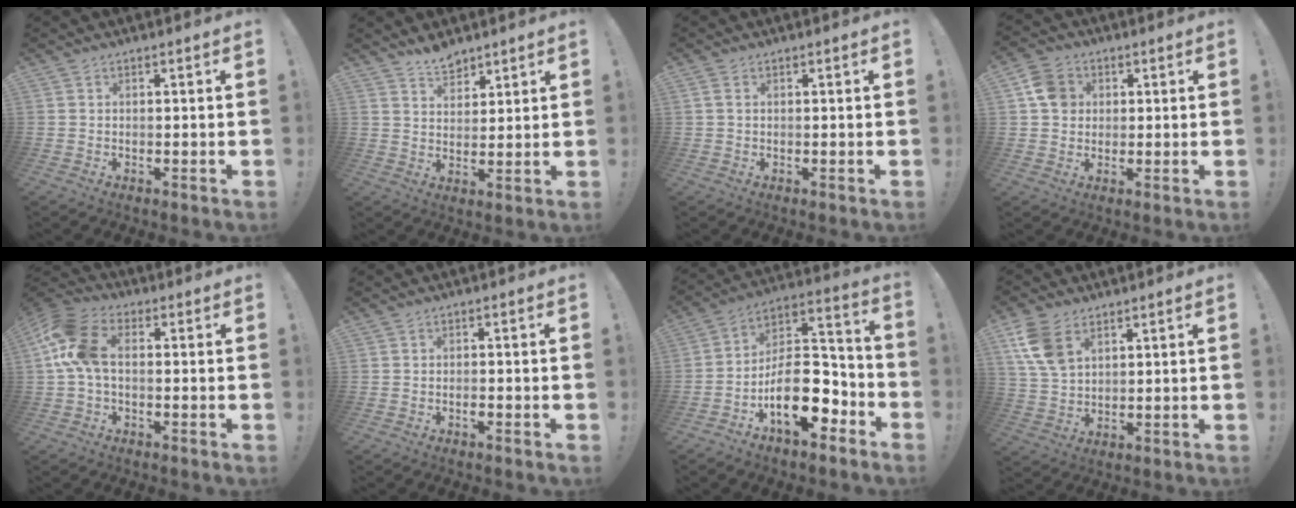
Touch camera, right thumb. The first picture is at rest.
{"total": 5.7, "force": [5.1, 2.4, 1.3], "torque": [-0.018, -0.034, 0.093]}
{"total": 1.4, "force": [0.5, 0.9, 1.0], "torque": [-0.027, 0.006, 0.011]}
{"total": 7.9, "force": [2.0, 6.9, 3.3], "torque": [-0.035, 0.001, 0.042]}
{"total": 11.7, "force": [1.1, 7.0, 9.3], "torque": [-0.201, 0.011, 0.026]}
{"total": 1.0, "force": [-0.7, 0.1, 0.7], "torque": [-0.011, -0.003, -0.012]}
{"total": 19.1, "force": [-7.0, 11.0, 13.9], "torque": [-0.221, 0.039, -0.109]}
{"total": 9.9, "force": [4.9, 6.2, 6.0], "torque": [-0.113, -0.005, 0.098]}